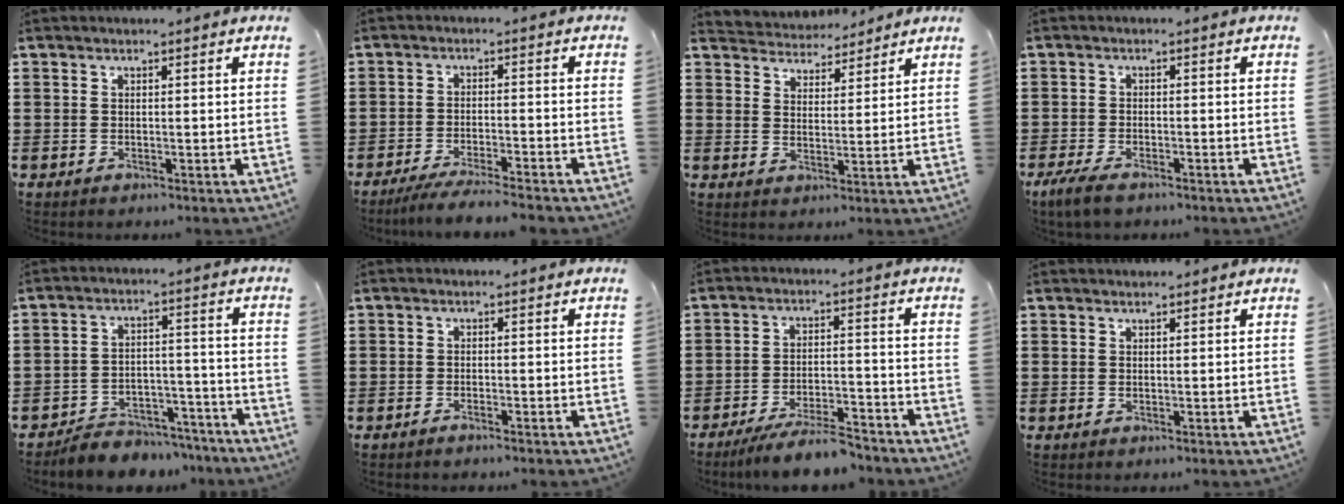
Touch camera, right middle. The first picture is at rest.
{"total": 4.3, "force": [-4.0, -0.3, 1.5], "torque": [-0.033, -0.010, -0.077]}
{"total": 4.4, "force": [4.1, 1.5, -0.6], "torque": [-0.011, -0.022, 0.075]}
{"total": 2.9, "force": [-2.1, 0.8, 1.8], "torque": [-0.055, -0.006, -0.046]}
{"total": 5.7, "force": [-5.5, 1.3, 0.6], "torque": [-0.007, 0.022, -0.108]}
{"total": 0.8, "force": [-0.7, 0.0, 0.4], "torque": [-0.008, -0.003, -0.014]}
{"total": 6.5, "force": [-5.8, 0.5, 2.8], "torque": [-0.055, -0.006, -0.109]}
{"total": 0.6, "force": [0.5, 0.4, -0.1], "torque": [0.001, 0.001, 0.010]}